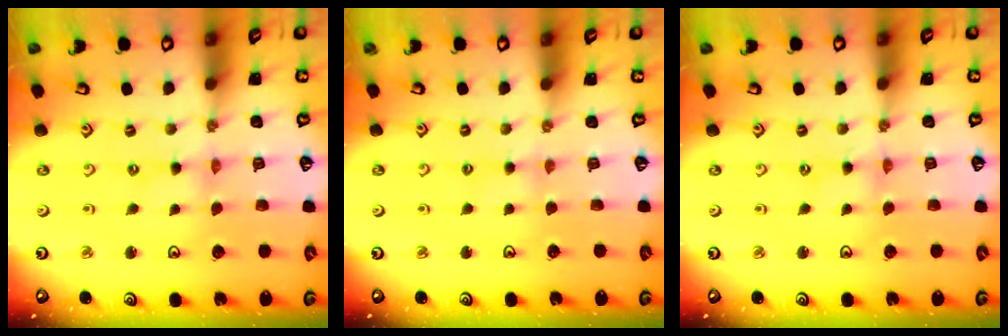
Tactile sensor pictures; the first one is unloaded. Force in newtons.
{"total": 2.4, "press": 2.4, "slide": 0.4}
{"total": 0.0}